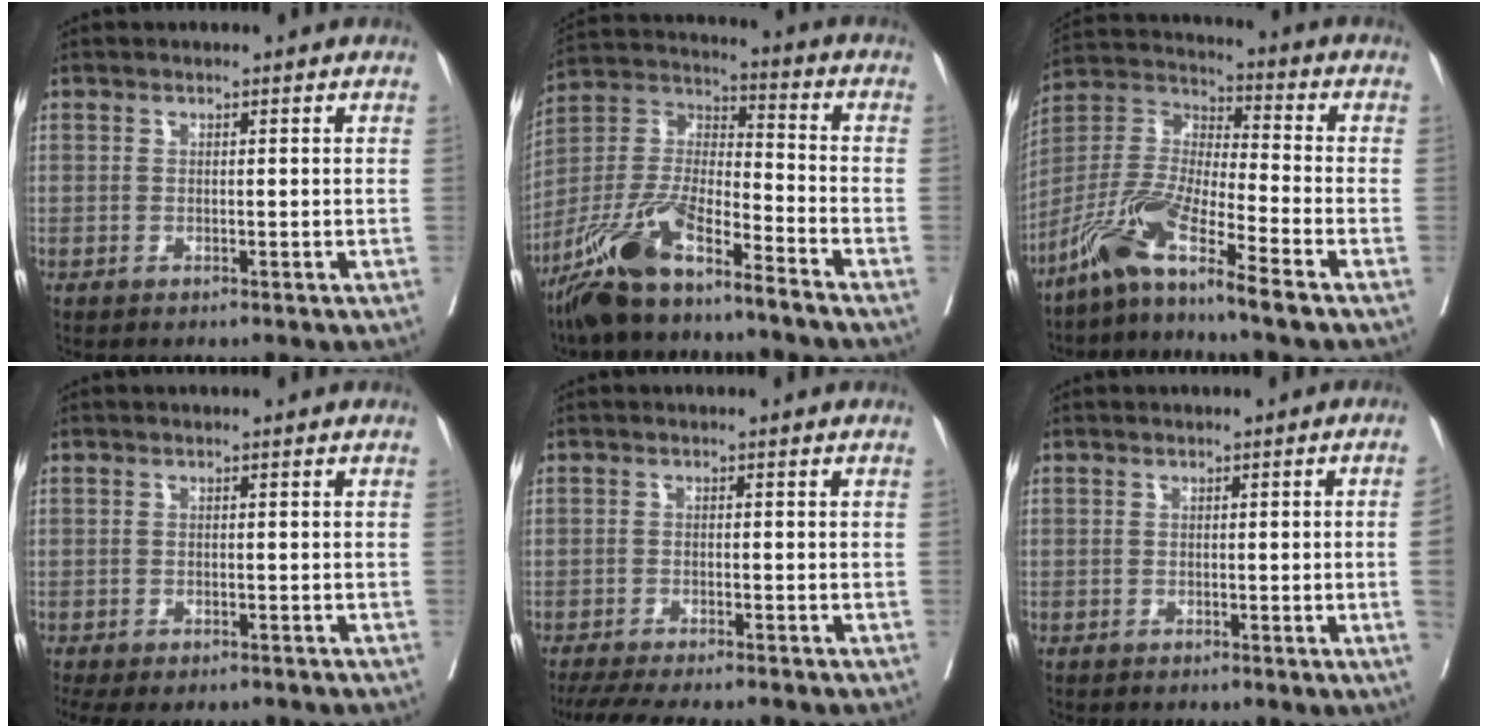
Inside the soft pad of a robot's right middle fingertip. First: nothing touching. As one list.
[{"total": 13.7, "force": [-10.3, 2.0, 8.9], "torque": [-0.190, -0.003, -0.195]}, {"total": 11.2, "force": [-7.9, -0.1, 8.0], "torque": [-0.177, -0.012, -0.160]}, {"total": 8.4, "force": [-6.5, 3.7, 4.0], "torque": [-0.090, -0.005, -0.086]}, {"total": 10.7, "force": [-9.3, 1.5, 4.9], "torque": [-0.069, -0.014, -0.134]}, {"total": 3.0, "force": [-0.4, -0.8, 2.9], "torque": [-0.036, -0.003, -0.003]}]